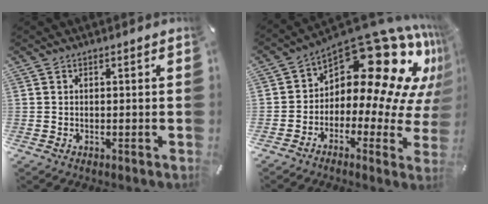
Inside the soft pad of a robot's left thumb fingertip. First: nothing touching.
{"total": 20.7, "force": [10.9, 10.6, 14.0], "torque": [-0.187, -0.097, 0.183]}